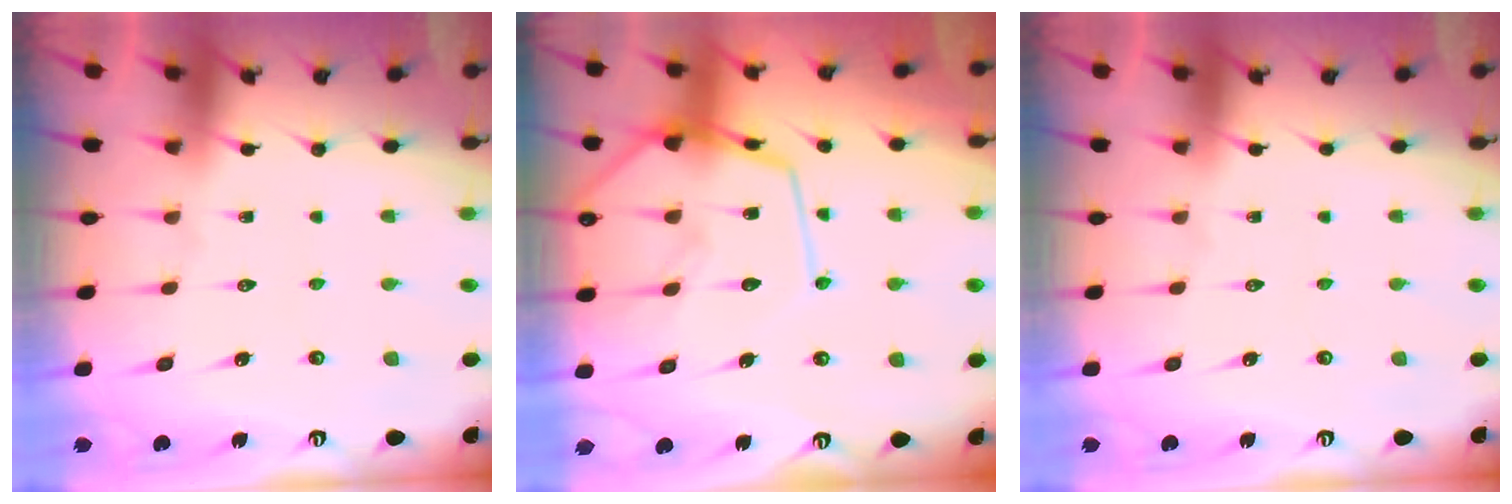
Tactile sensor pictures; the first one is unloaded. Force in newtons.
{"total": 14.6, "press": 14.5, "slide": 1.4}
{"total": 0.0}